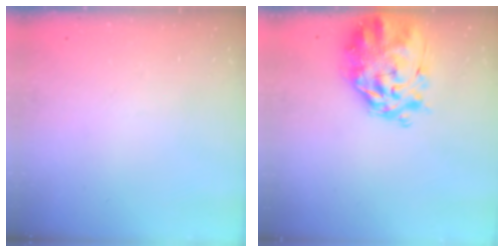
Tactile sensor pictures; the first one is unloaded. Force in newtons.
{"total": 10.0, "press": 9.3, "slide": 3.7}